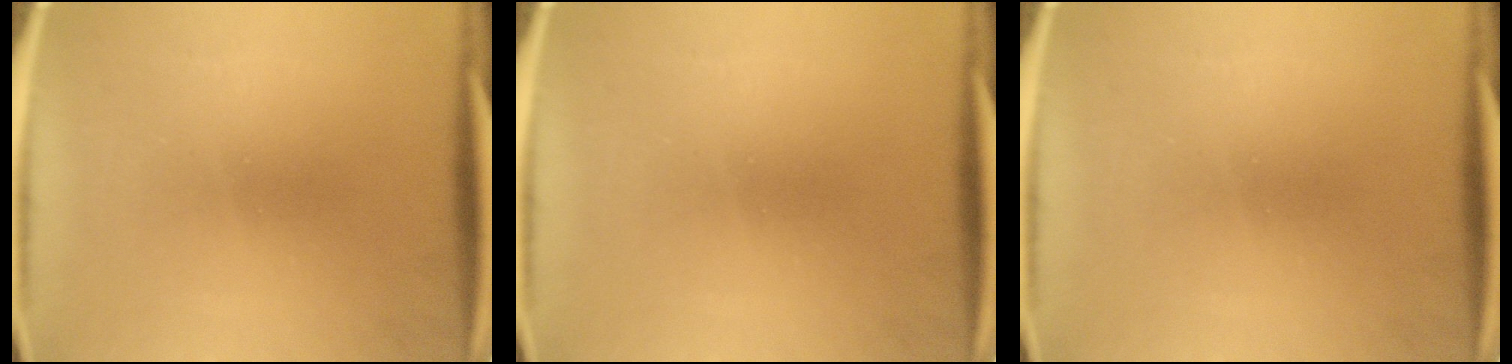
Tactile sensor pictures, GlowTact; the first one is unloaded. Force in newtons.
{"total": 0.0}
{"total": 0.0}